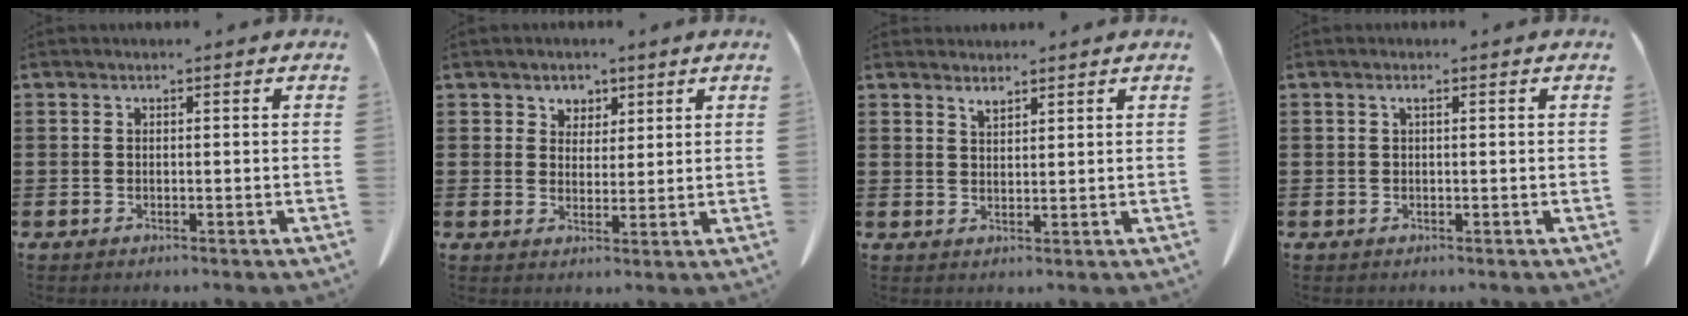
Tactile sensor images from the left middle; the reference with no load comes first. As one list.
[{"total": 3.3, "force": [2.4, 2.3, 0.1], "torque": [-0.007, 0.005, 0.042]}, {"total": 1.9, "force": [1.8, 0.3, 0.6], "torque": [-0.006, -0.003, 0.031]}, {"total": 0.8, "force": [0.2, 0.0, 0.8], "torque": [-0.016, 0.001, 0.003]}]